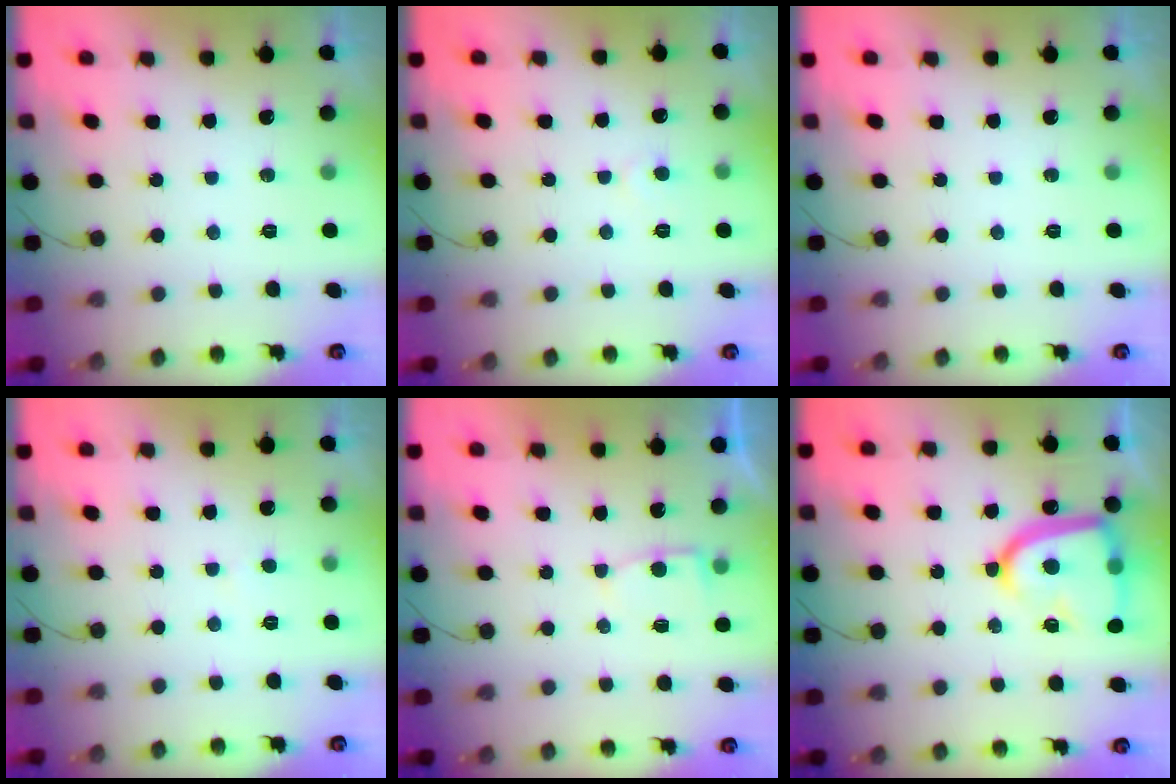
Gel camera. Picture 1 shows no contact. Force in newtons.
{"total": 3.7, "press": 3.7, "slide": 0.4}
{"total": 0.0}
{"total": 1.8, "press": 1.8, "slide": 0.2}
{"total": 3.5, "press": 3.5, "slide": 0.3}
{"total": 18.6, "press": 18.5, "slide": 1.6}